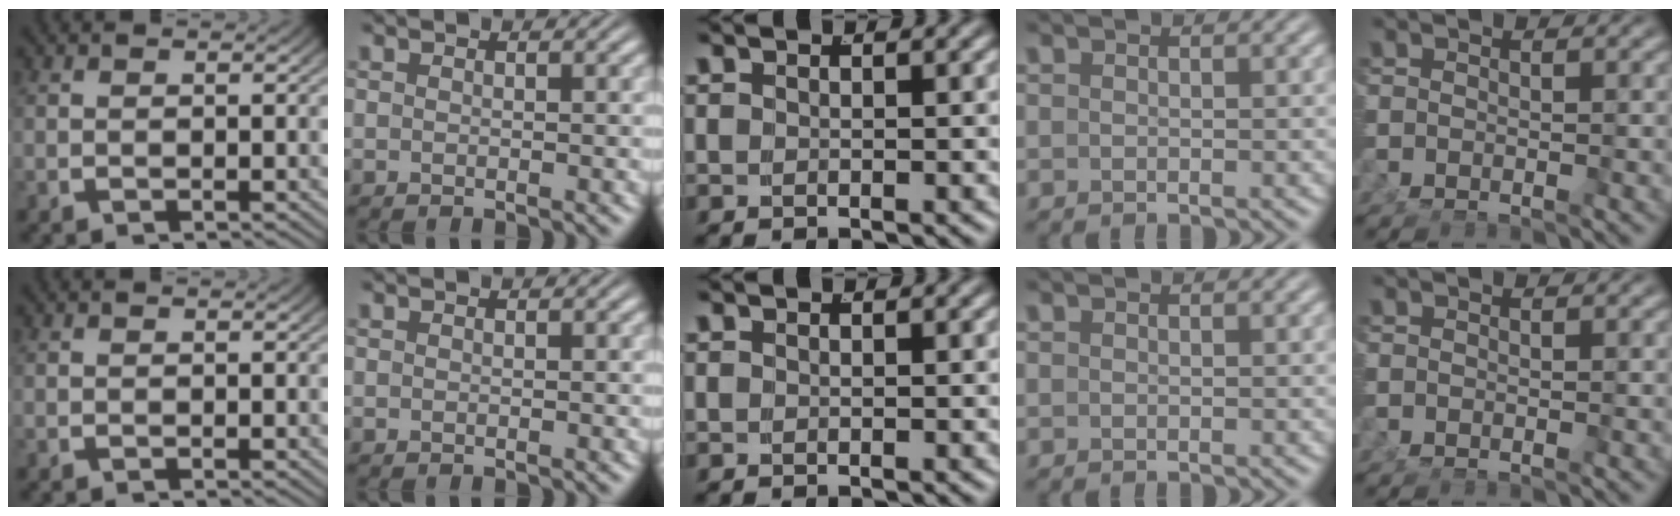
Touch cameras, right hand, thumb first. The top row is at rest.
{}